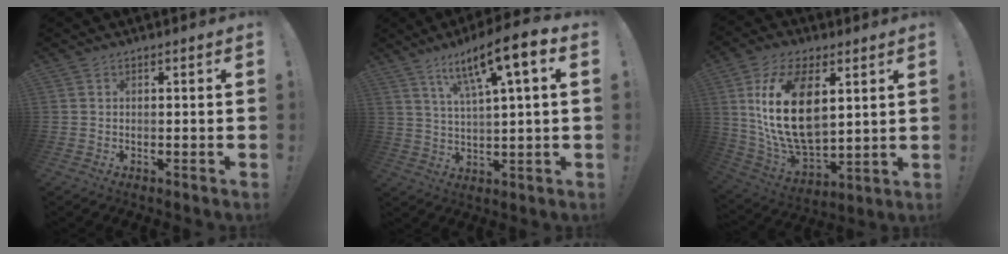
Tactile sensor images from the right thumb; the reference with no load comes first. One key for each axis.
{"total": 12.7, "fx": 6.2, "fy": 1.9, "fz": 10.8, "tx": -0.175, "ty": -0.030, "tz": 0.091}
{"total": 21.9, "fx": 5.6, "fy": 12.6, "fz": 17.0, "tx": -0.340, "ty": -0.026, "tz": 0.099}